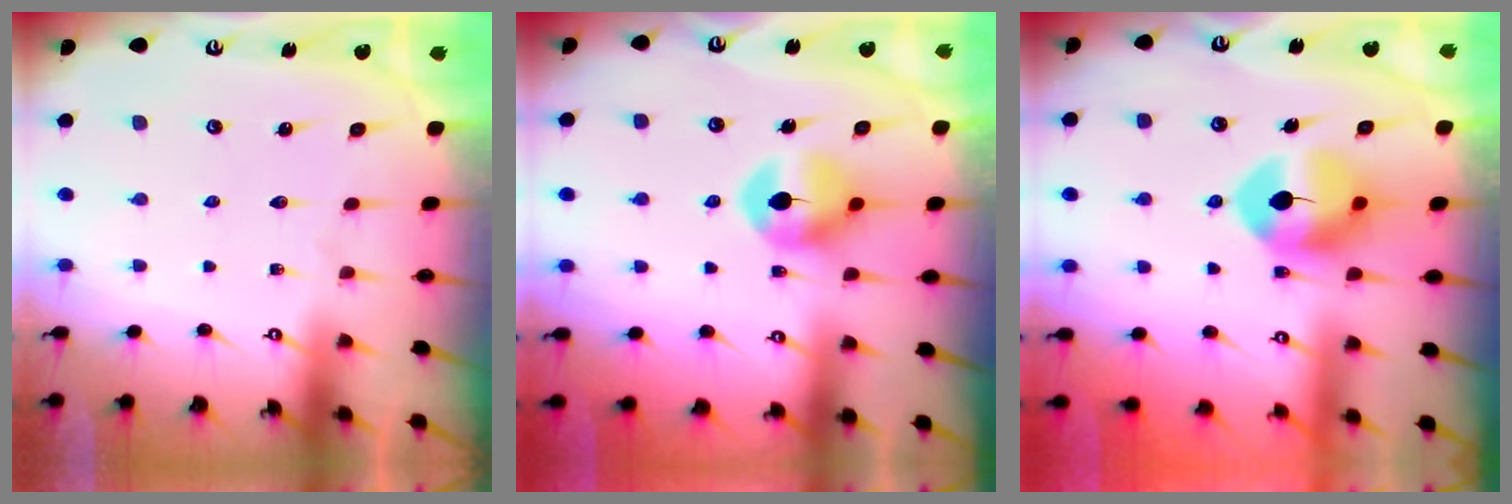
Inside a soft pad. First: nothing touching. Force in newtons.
{"total": 8.7, "press": 8.7, "slide": 0.3}
{"total": 8.8, "press": 8.7, "slide": 1.0}